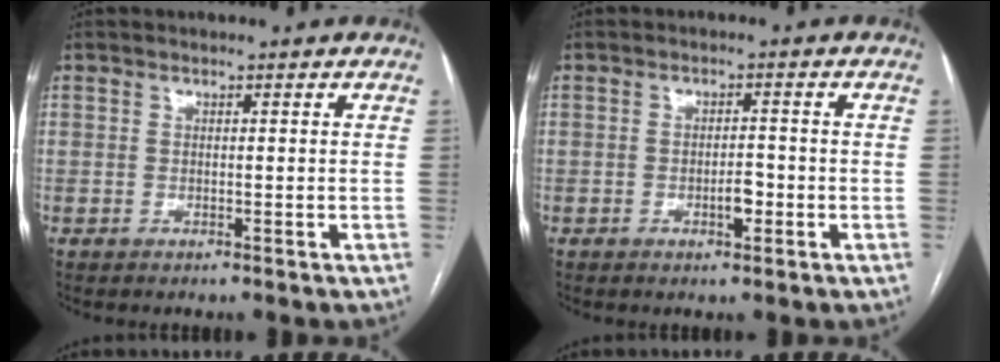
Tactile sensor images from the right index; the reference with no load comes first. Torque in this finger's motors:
{"motor_torque": [0.29, 0.22, 0.26, 0.09]}